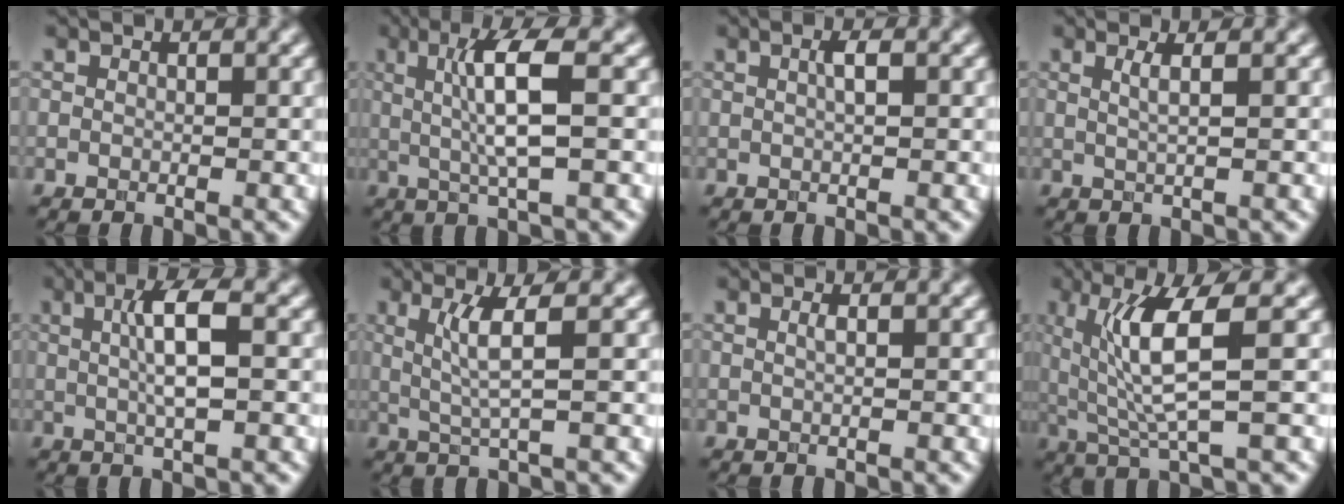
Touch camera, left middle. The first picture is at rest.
{"total": 5.3, "force": [0.7, 0.7, 5.2], "torque": [-0.101, 0.003, 0.019]}
{"total": 1.2, "force": [0.2, 0.2, 1.2], "torque": [-0.021, 0.005, 0.003]}
{"total": 1.9, "force": [0.5, 0.6, 1.7], "torque": [-0.025, 0.000, 0.004]}
{"total": 4.4, "force": [0.5, 0.9, 4.3], "torque": [-0.075, 0.003, 0.010]}
{"total": 3.4, "force": [0.7, 0.4, 3.3], "torque": [-0.070, -0.003, 0.022]}
{"total": 0.8, "force": [0.1, 0.3, 0.8], "torque": [-0.011, 0.003, 0.000]}
{"total": 6.5, "force": [1.2, 1.3, 6.3], "torque": [-0.122, -0.008, 0.030]}